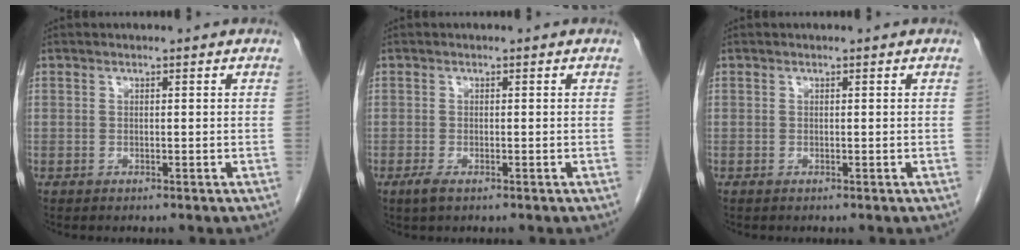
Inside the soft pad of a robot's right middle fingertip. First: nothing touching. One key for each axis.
{"total": 1.7, "fx": -1.0, "fy": 0.5, "fz": 1.3, "tx": -0.032, "ty": -0.004, "tz": -0.018}
{"total": 0.0}